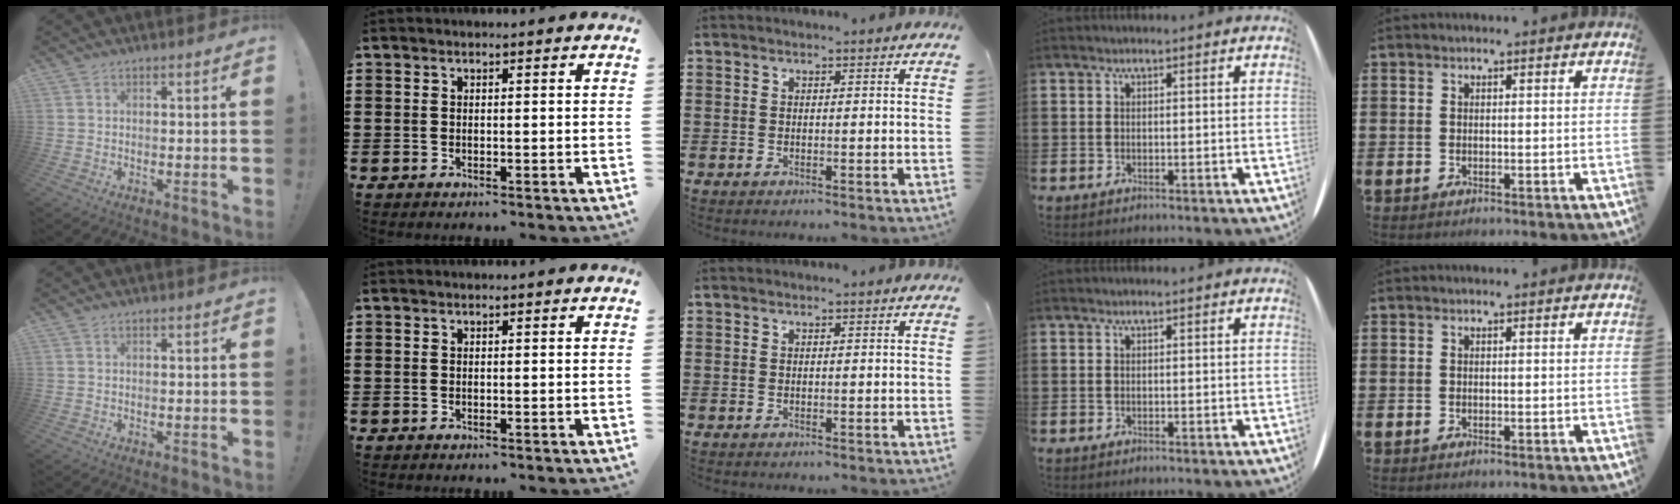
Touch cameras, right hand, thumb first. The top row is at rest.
{}